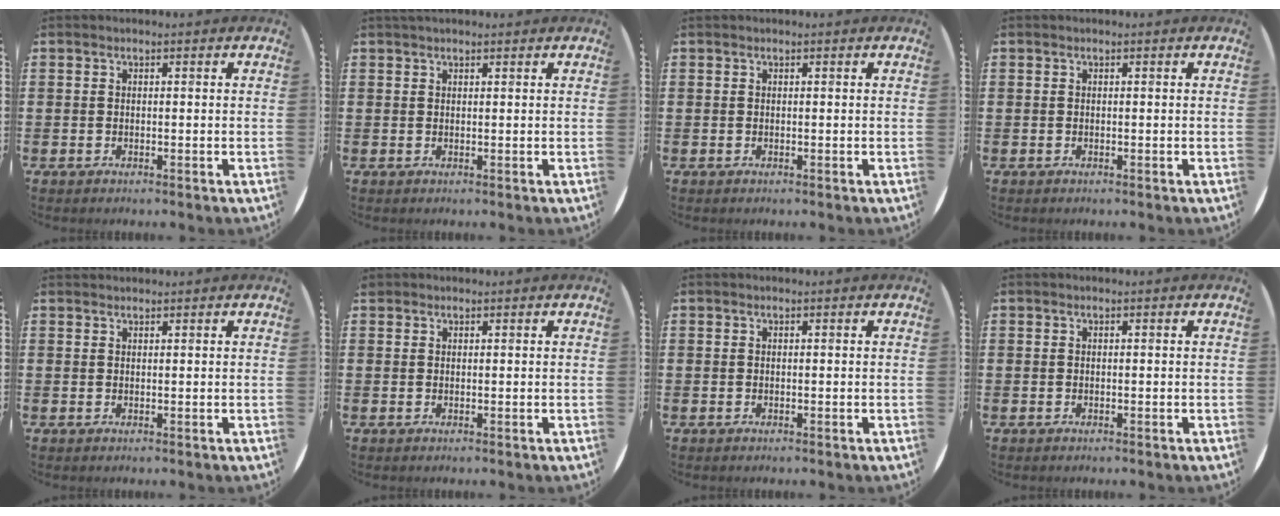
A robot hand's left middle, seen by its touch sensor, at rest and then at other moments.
{"total": 0.7, "force": [0.7, 0.2, 0.2], "torque": [-0.004, 0.001, 0.013]}
{"total": 0.0}
{"total": 0.0}
{"total": 0.5, "force": [0.5, 0.0, -0.1], "torque": [0.001, 0.002, 0.011]}
{"total": 0.5, "force": [0.5, 0.1, -0.1], "torque": [0.003, 0.003, 0.009]}
{"total": 0.0}
{"total": 0.0}